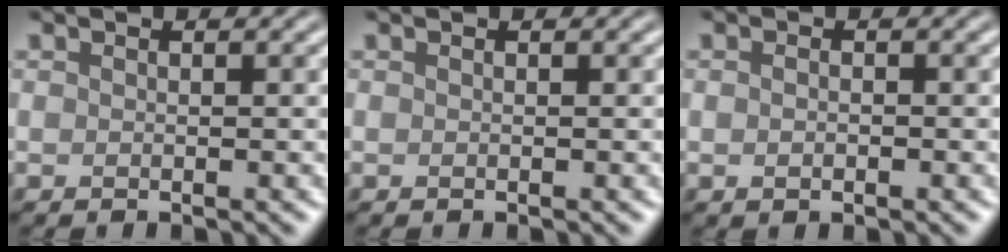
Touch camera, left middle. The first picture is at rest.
{"total": 0.0}
{"total": 0.9, "force": [-0.1, 0.6, 0.7], "torque": [-0.014, 0.001, -0.004]}